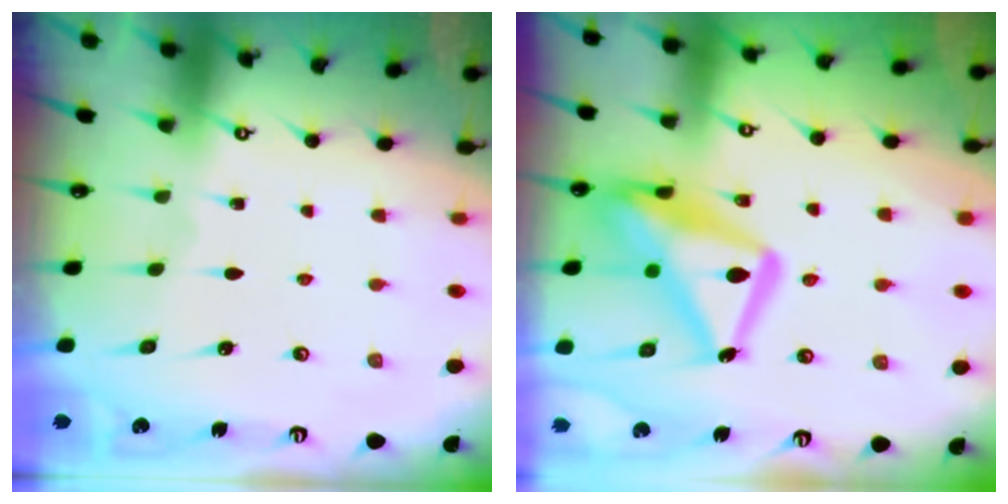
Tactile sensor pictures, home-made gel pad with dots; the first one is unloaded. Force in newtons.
{"total": 20.2, "press": 20.1, "slide": 1.9}